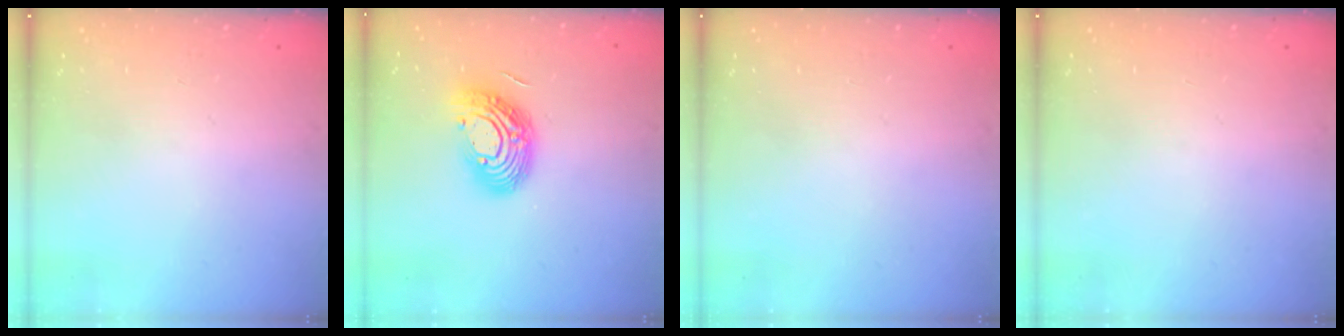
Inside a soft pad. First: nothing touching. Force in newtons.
{"total": 13.3, "press": 13.3, "slide": 1.0}
{"total": 0.0}
{"total": 0.0}